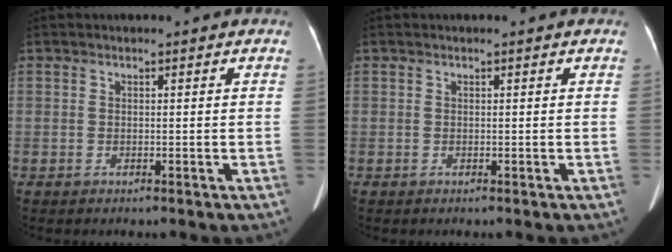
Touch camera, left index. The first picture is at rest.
{"total": 0.0}